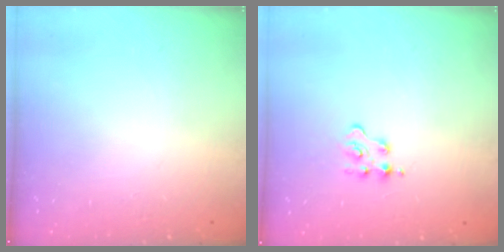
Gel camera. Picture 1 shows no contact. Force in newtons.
{"total": 2.2, "press": 2.2, "slide": 0.5}